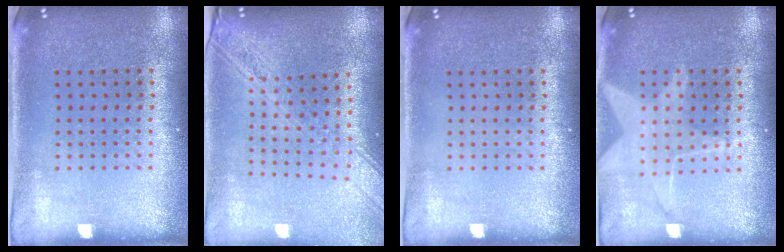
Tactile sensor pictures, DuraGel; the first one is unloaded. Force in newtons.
{"total": 2.1, "press": 1.8, "slide": 1.1}
{"total": 0.0}
{"total": 1.5, "press": 1.3, "slide": 0.6}